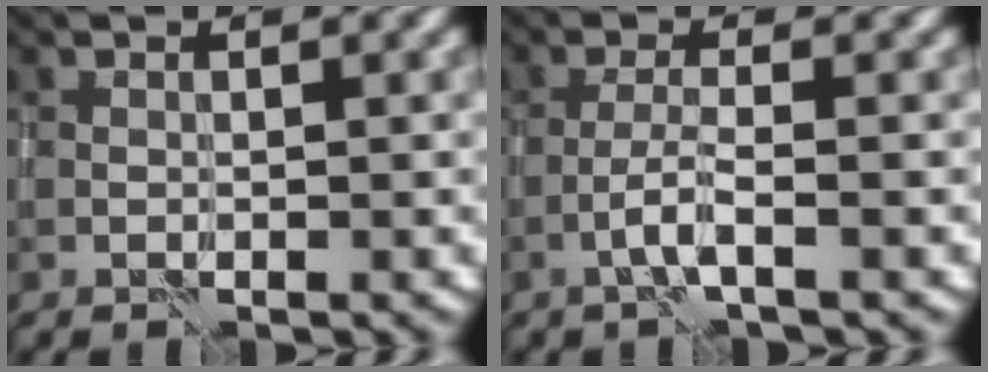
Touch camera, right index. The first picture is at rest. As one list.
[{"total": 2.1, "force": [-1.1, -0.1, 1.7], "torque": [-0.038, 0.008, -0.028]}]